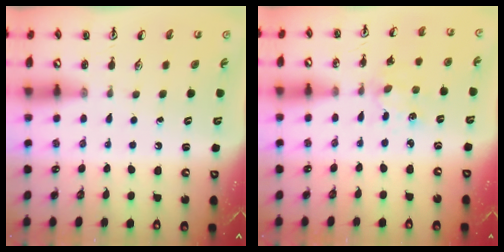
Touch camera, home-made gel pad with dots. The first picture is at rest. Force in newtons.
{"total": 3.1, "press": 3.1, "slide": 0.4}